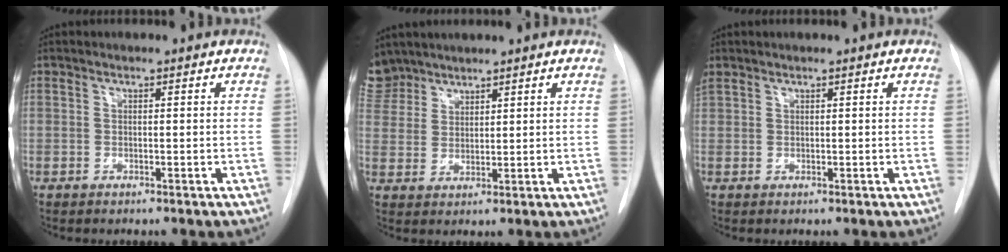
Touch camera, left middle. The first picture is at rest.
{"total": 6.9, "force": [5.9, 3.5, 0.2], "torque": [-0.003, 0.007, 0.122]}
{"total": 1.7, "force": [1.2, 1.1, 0.5], "torque": [-0.030, 0.020, 0.031]}